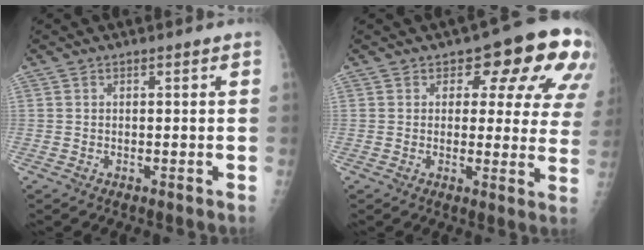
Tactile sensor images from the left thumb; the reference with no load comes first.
{"total": 14.3, "force": [6.6, 7.1, 10.5], "torque": [-0.071, -0.026, 0.065]}